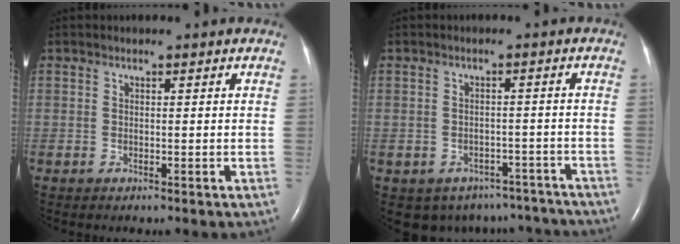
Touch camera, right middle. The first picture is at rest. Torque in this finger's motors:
{"motor_torque": [0.51, -0.67, 0.04, 0.03]}